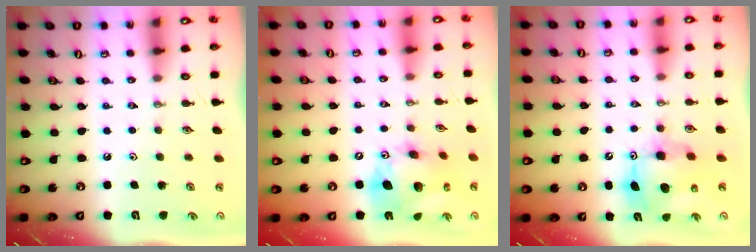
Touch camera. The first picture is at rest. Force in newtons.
{"total": 16.8, "press": 16.5, "slide": 3.0}
{"total": 11.7, "press": 11.6, "slide": 1.0}